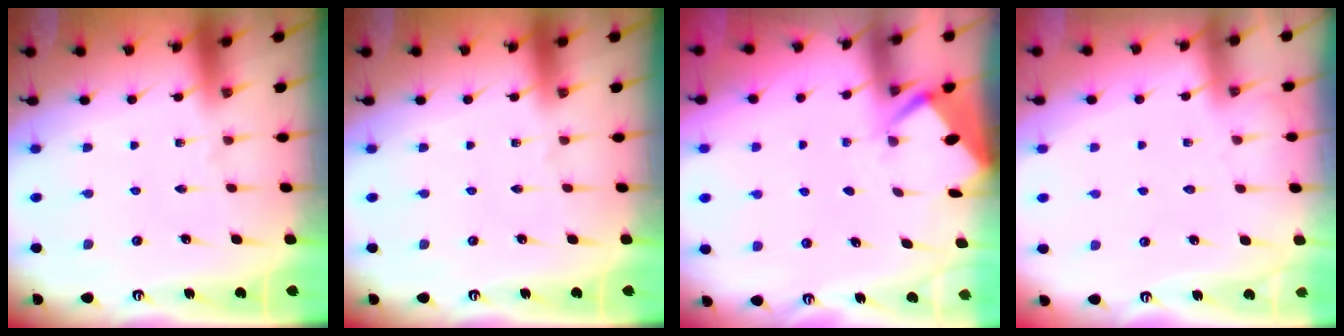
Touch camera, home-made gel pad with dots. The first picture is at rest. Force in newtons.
{"total": 0.0}
{"total": 2.9, "press": 2.8, "slide": 0.4}
{"total": 2.9, "press": 2.8, "slide": 0.4}